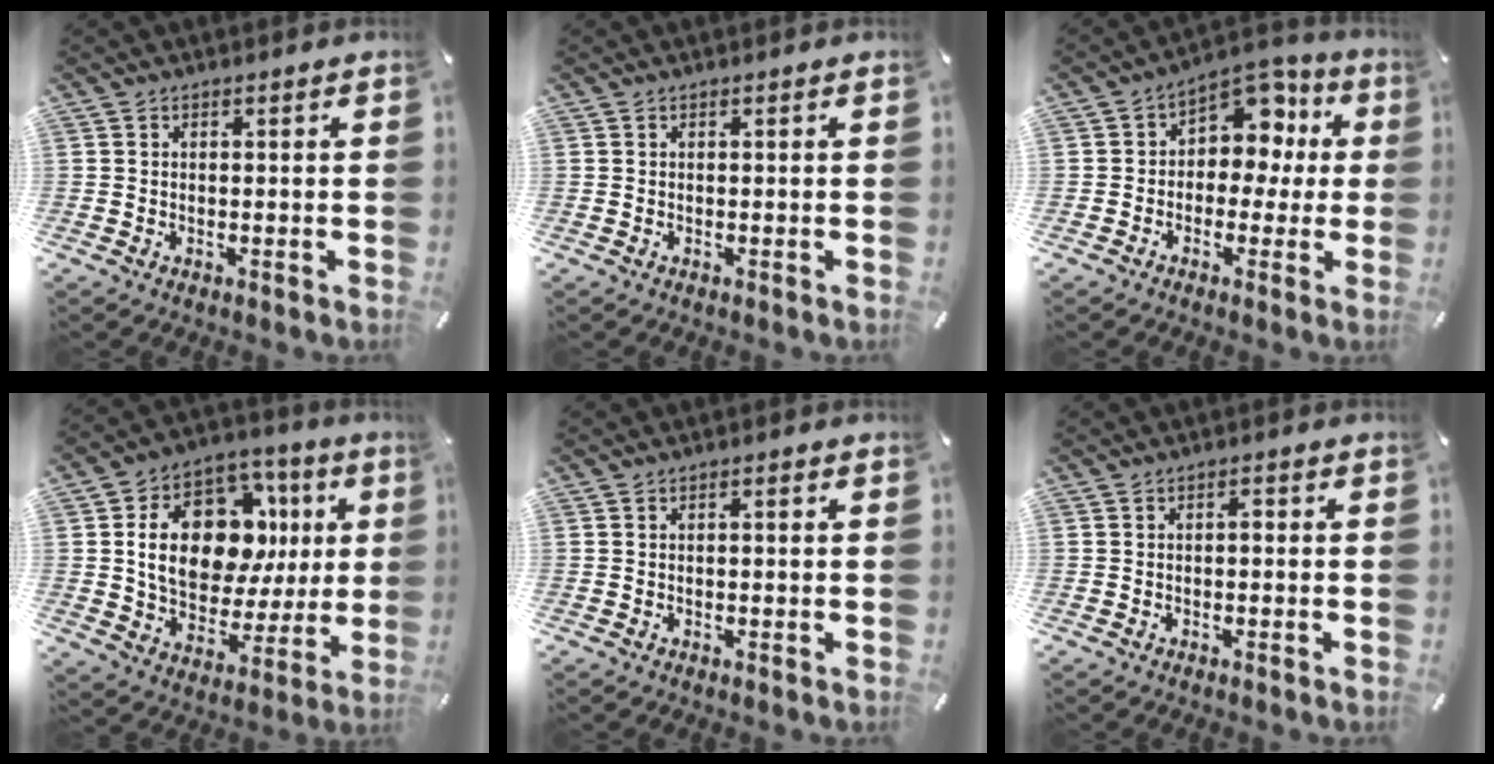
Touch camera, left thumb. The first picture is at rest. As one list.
[{"total": 0.0}, {"total": 9.2, "force": [2.5, 7.4, 4.9], "torque": [-0.060, -0.024, 0.043]}, {"total": 19.5, "force": [4.7, 13.5, 13.3], "torque": [-0.221, -0.014, 0.088]}, {"total": 0.9, "force": [-0.1, 0.2, 0.8], "torque": [-0.015, 0.001, -0.002]}, {"total": 1.3, "force": [-0.3, 0.6, 1.1], "torque": [-0.023, 0.006, -0.008]}]